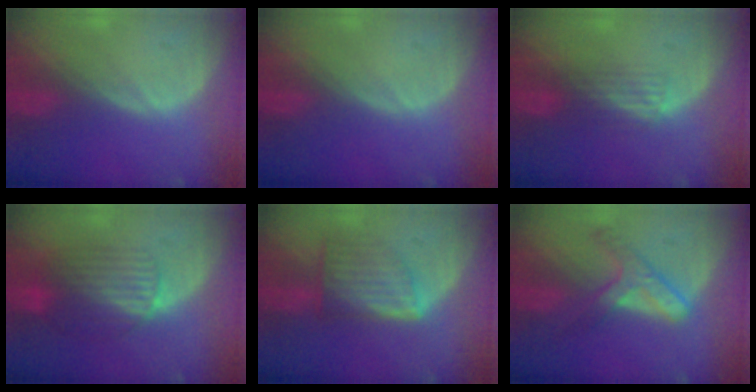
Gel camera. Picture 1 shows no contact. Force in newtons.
{"total": 0.0}
{"total": 2.9, "press": 2.6, "slide": 1.2}
{"total": 7.5, "press": 7.2, "slide": 2.1}
{"total": 7.3, "press": 6.6, "slide": 3.2}
{"total": 6.2, "press": 5.6, "slide": 2.7}